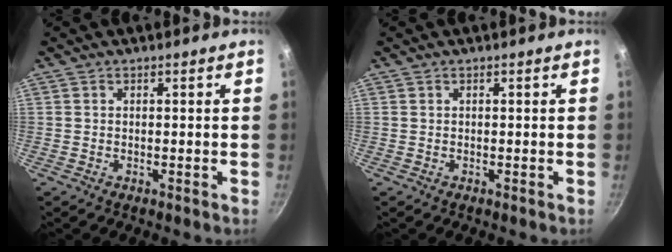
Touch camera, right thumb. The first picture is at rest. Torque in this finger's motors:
{"motor_torque": [0.00, 0.00, 0.00, 0.00, 0.00]}